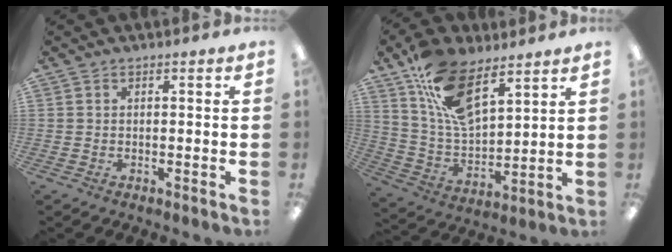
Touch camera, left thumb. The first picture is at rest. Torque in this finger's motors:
{"motor_torque": [0.66, 0.29, 1.48, -1.30, 0.25]}